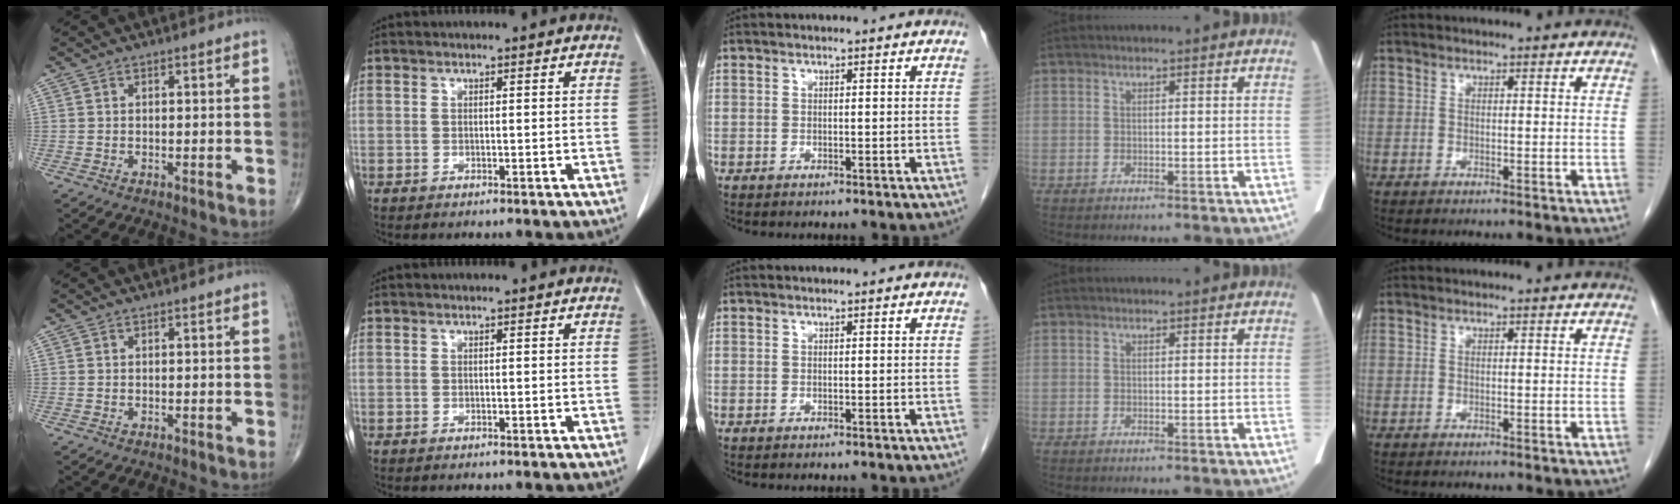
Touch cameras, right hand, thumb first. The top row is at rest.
{}